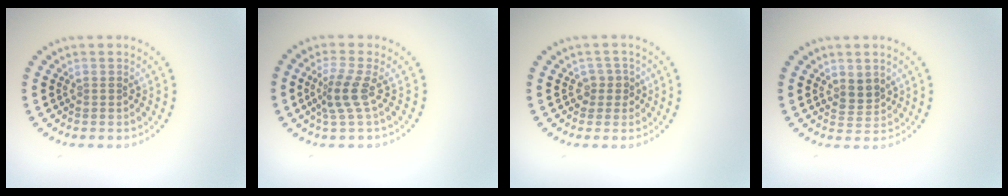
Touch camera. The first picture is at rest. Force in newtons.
{"total": 2.6, "press": 1.9, "slide": 1.8}
{"total": 1.6, "press": 1.2, "slide": 1.1}
{"total": 1.9, "press": 1.6, "slide": 1.0}